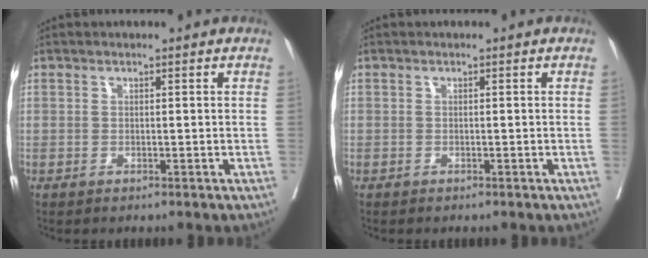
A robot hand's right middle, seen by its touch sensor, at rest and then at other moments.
{"total": 0.0}